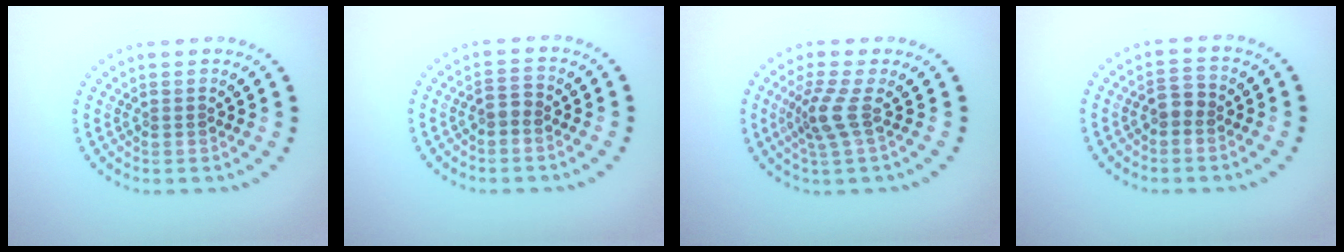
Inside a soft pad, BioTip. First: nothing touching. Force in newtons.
{"total": 1.2, "press": 1.1, "slide": 0.4}
{"total": 2.7, "press": 1.9, "slide": 1.9}
{"total": 1.8, "press": 1.7, "slide": 0.4}